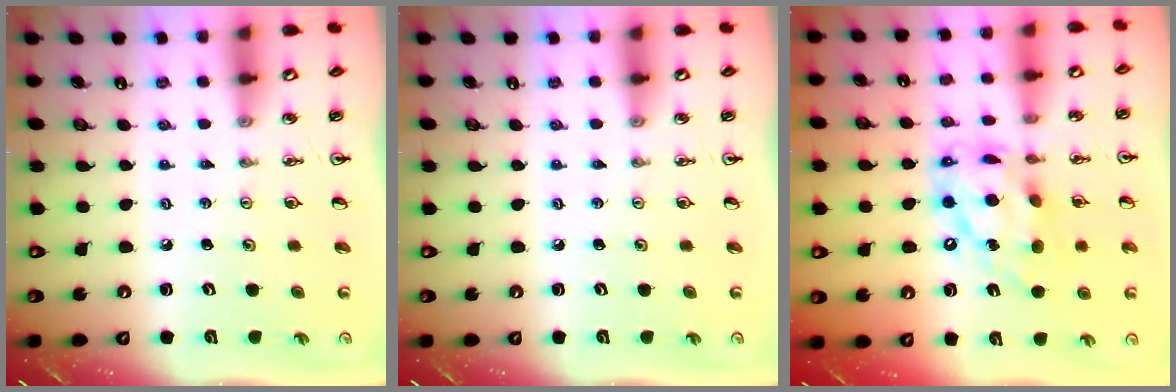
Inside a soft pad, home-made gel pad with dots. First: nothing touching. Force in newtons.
{"total": 0.0}
{"total": 15.1, "press": 15.1, "slide": 1.3}